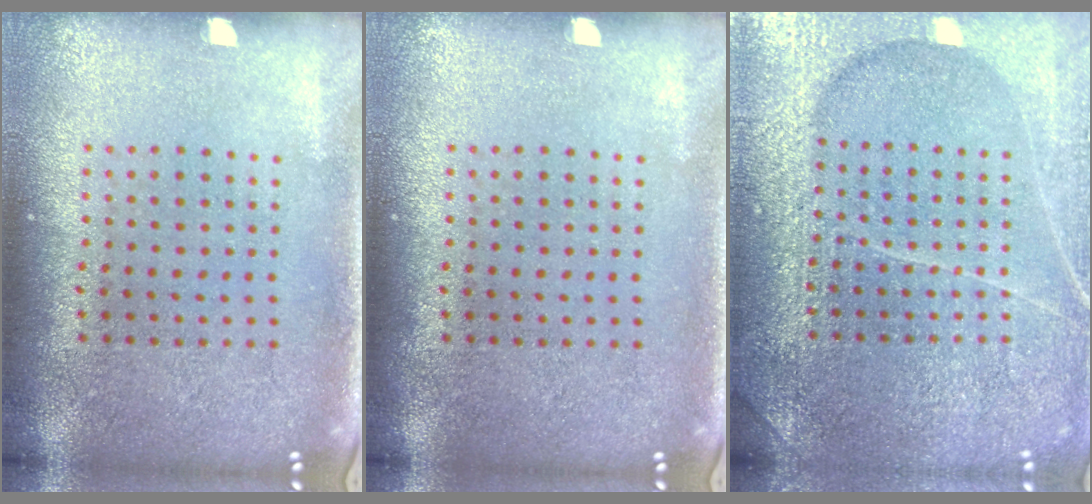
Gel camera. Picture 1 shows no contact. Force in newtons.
{"total": 0.0}
{"total": 6.6, "press": 6.5, "slide": 0.8}